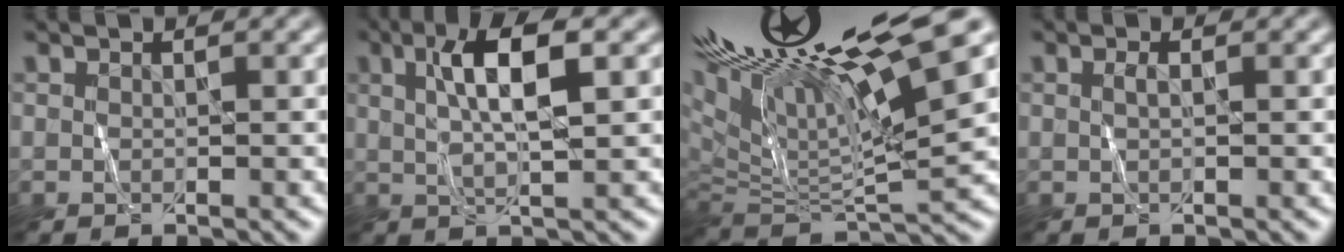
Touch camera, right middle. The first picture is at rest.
{"total": 5.5, "force": [1.4, 1.4, 5.1], "torque": [-0.093, 0.010, 0.025]}
{"total": 18.0, "force": [7.7, 6.0, 15.2], "torque": [-0.260, 0.026, 0.151]}
{"total": 0.6, "force": [0.1, 0.3, 0.5], "torque": [-0.010, 0.006, 0.000]}